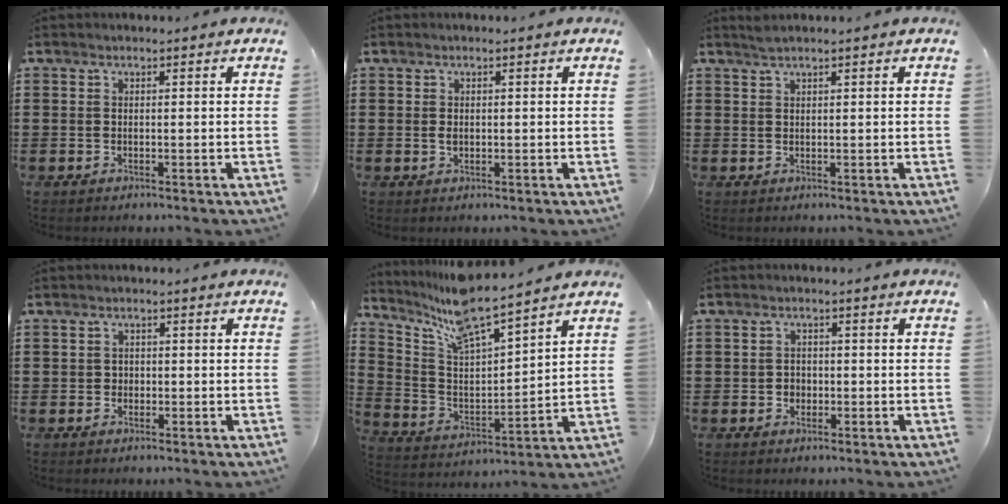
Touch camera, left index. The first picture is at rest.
{"total": 1.0, "force": [0.1, 0.6, 0.8], "torque": [-0.017, 0.003, 0.002]}
{"total": 1.3, "force": [1.0, 0.0, 0.8], "torque": [-0.018, -0.001, 0.020]}
{"total": 1.1, "force": [0.0, 1.0, 0.3], "torque": [-0.009, 0.006, -0.001]}
{"total": 8.7, "force": [7.5, 0.7, 4.4], "torque": [-0.115, -0.043, 0.127]}
{"total": 1.7, "force": [-0.3, 1.6, 0.5], "torque": [-0.015, 0.005, -0.008]}